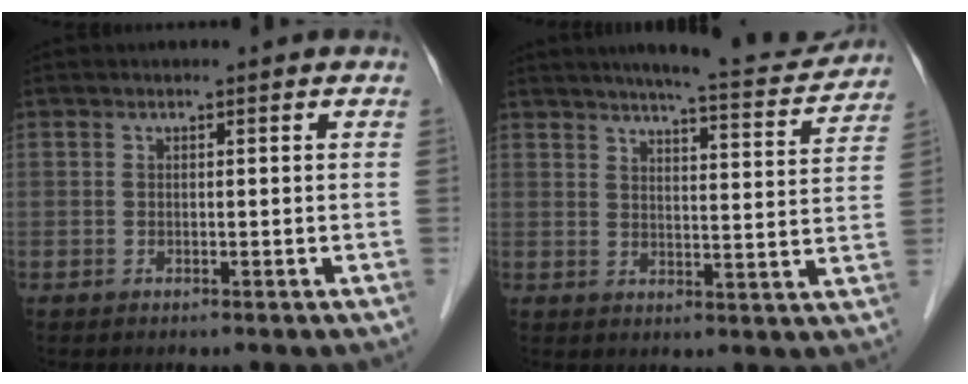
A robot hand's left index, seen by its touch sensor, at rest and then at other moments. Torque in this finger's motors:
{"motor_torque": [0.21, -0.32, 0.41, 0.07]}